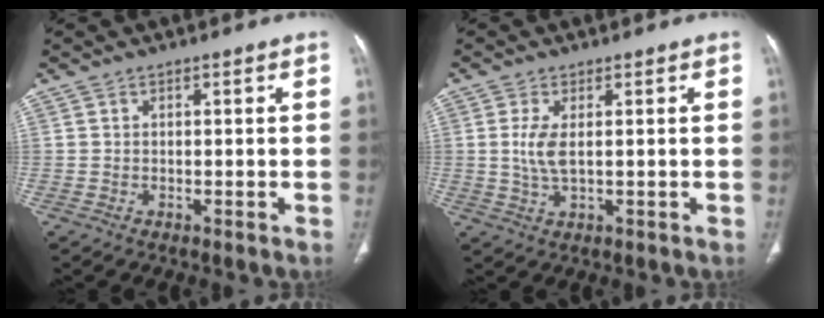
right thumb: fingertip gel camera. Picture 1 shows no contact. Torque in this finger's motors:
{"motor_torque": [1.46, 0.42, 1.04, -0.72, 0.18]}